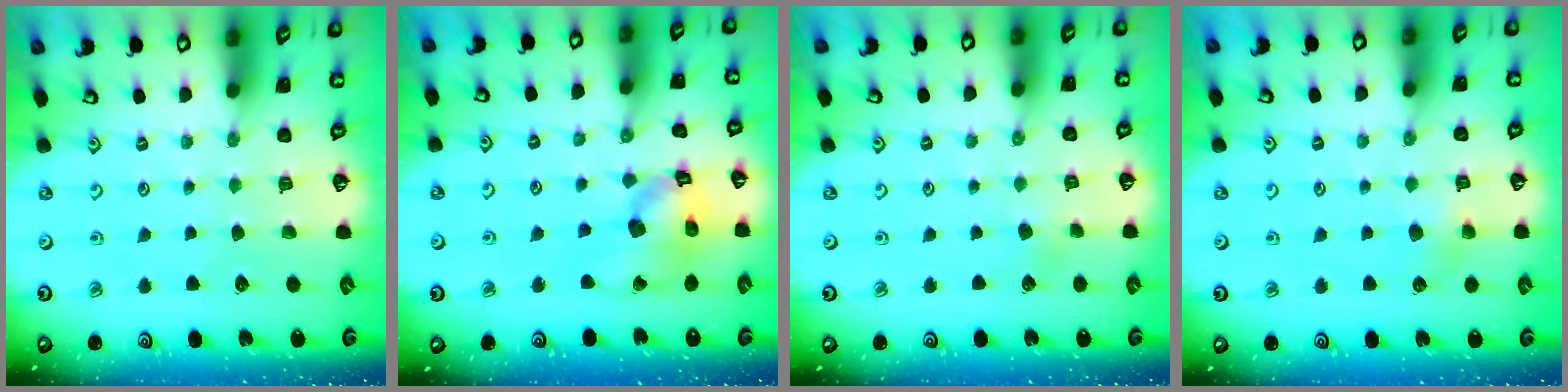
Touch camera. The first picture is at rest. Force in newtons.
{"total": 15.2, "press": 15.1, "slide": 2.0}
{"total": 1.8, "press": 1.7, "slide": 0.4}
{"total": 4.8, "press": 4.7, "slide": 0.3}